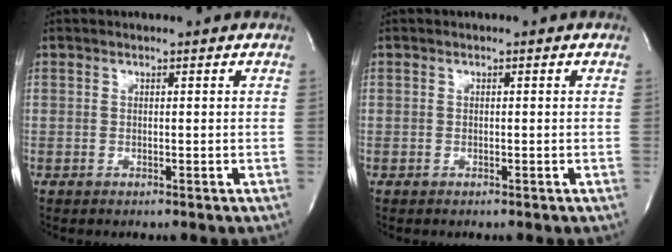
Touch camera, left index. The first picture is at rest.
{"total": 0.0}